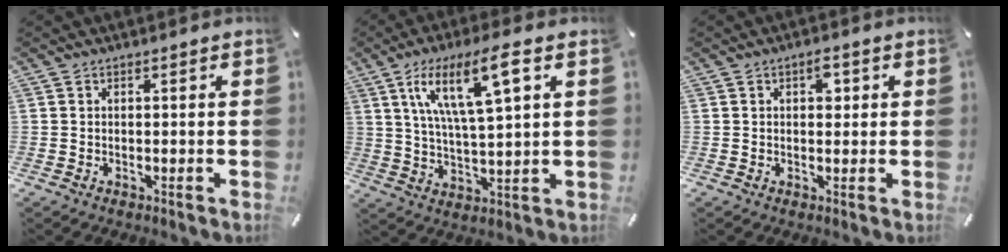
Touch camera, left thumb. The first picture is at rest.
{"total": 14.7, "force": [7.0, 4.1, 12.3], "torque": [-0.230, -0.006, 0.113]}
{"total": 2.8, "force": [0.8, 1.6, 2.1], "torque": [-0.013, -0.007, 0.006]}